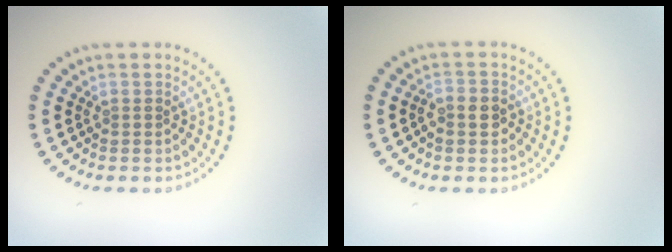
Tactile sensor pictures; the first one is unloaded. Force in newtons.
{"total": 2.1, "press": 2.0, "slide": 0.6}